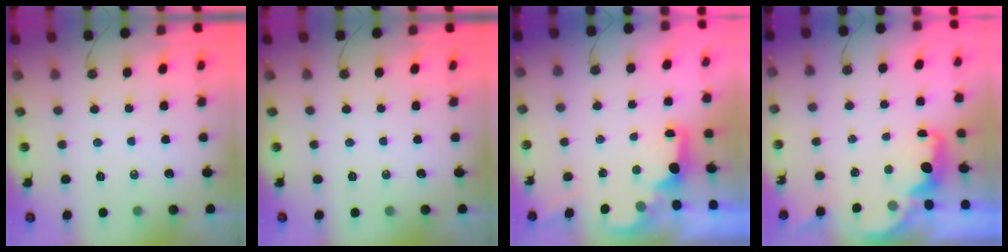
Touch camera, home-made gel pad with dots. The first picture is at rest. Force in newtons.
{"total": 0.0}
{"total": 2.0, "press": 1.9, "slide": 0.7}
{"total": 2.2, "press": 2.1, "slide": 0.7}